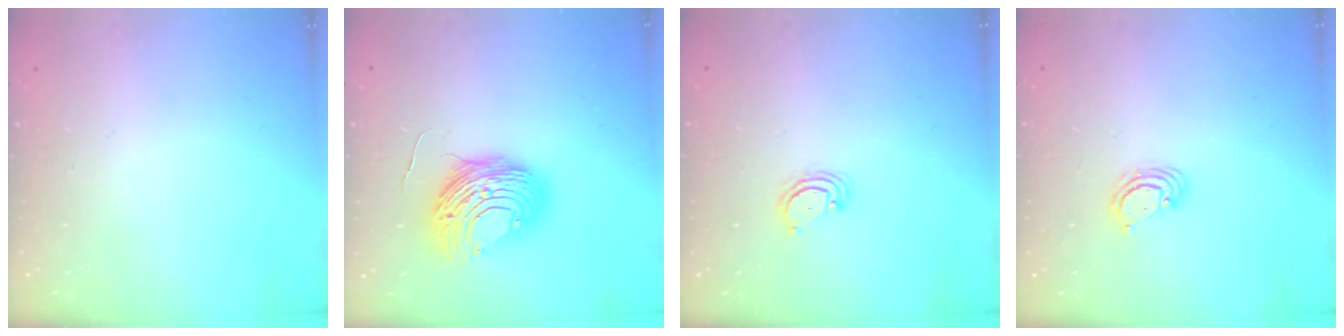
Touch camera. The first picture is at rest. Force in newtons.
{"total": 12.2, "press": 12.2, "slide": 1.4}
{"total": 2.9, "press": 2.9, "slide": 0.3}
{"total": 2.9, "press": 2.9, "slide": 0.3}